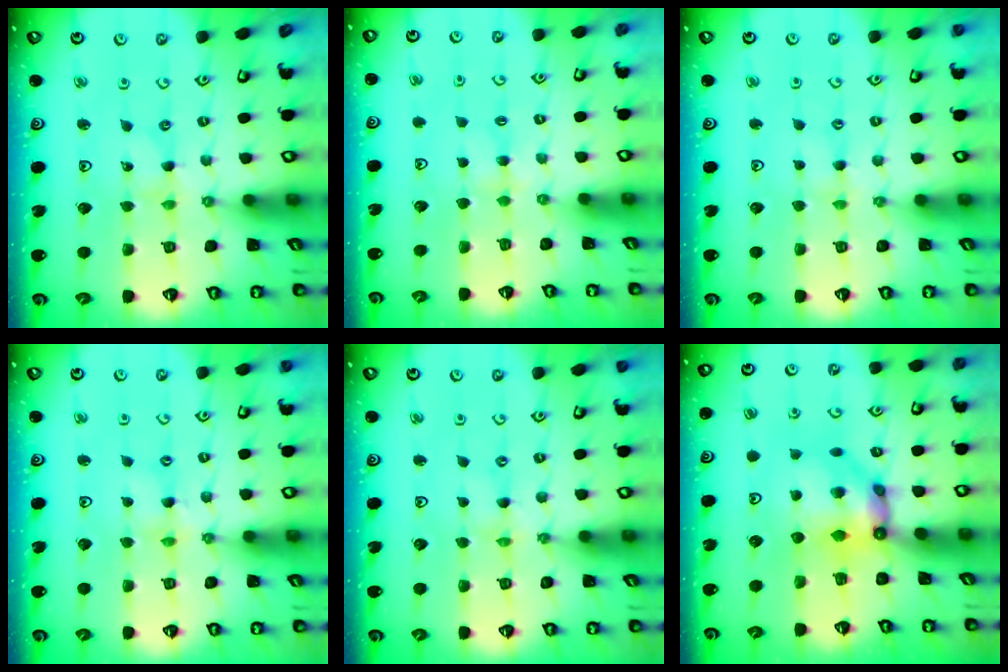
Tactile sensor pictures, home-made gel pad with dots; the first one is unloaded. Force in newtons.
{"total": 2.7, "press": 2.7, "slide": 0.5}
{"total": 2.9, "press": 2.9, "slide": 0.3}
{"total": 2.3, "press": 2.3, "slide": 0.3}
{"total": 0.0}
{"total": 8.7, "press": 8.7, "slide": 0.6}